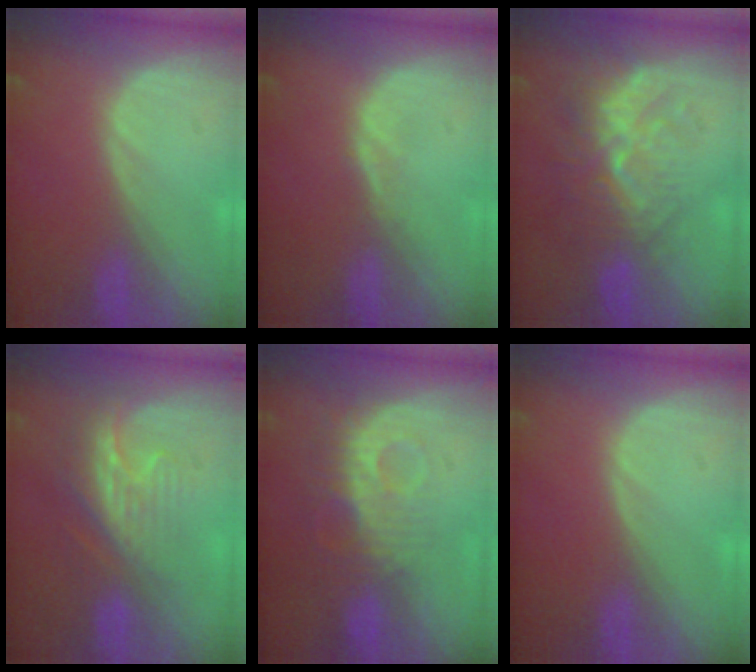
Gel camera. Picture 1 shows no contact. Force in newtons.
{"total": 1.0, "press": 1.0, "slide": 0.1}
{"total": 9.6, "press": 8.6, "slide": 4.4}
{"total": 8.6, "press": 7.3, "slide": 4.6}
{"total": 9.2, "press": 8.1, "slide": 4.5}
{"total": 0.0}